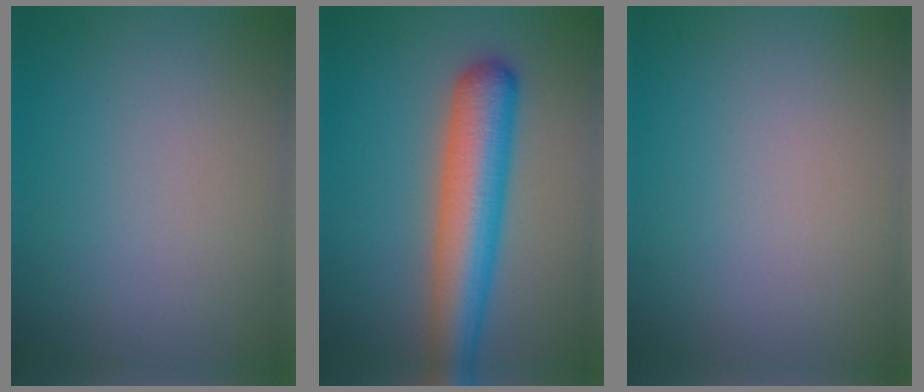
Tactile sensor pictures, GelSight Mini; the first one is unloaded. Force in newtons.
{"total": 7.5, "press": 7.5, "slide": 0.3}
{"total": 0.0}